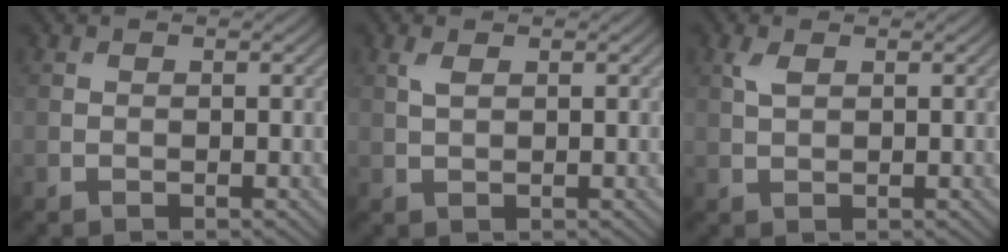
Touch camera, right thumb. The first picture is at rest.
{"total": 1.5, "force": [0.7, 0.6, 1.2], "torque": [-0.032, 0.001, 0.016]}
{"total": 1.7, "force": [0.8, 0.8, 1.3], "torque": [-0.036, 0.002, 0.018]}